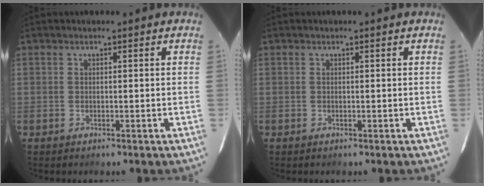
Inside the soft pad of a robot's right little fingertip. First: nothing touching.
{"total": 0.0}